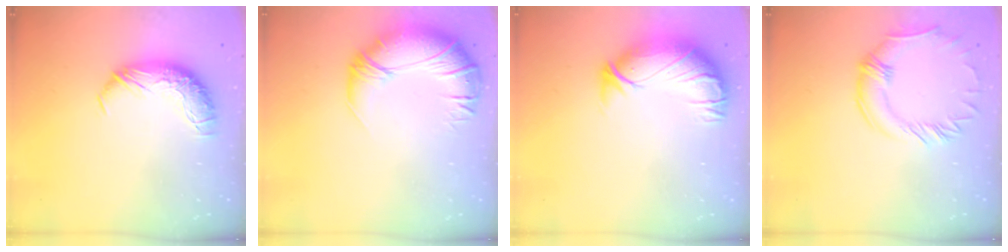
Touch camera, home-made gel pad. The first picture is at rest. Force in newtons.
{"total": 3.9, "press": 2.0, "slide": 3.3}
{"total": 3.0, "press": 0.4, "slide": 3.0}
{"total": 2.6, "press": 2.5, "slide": 0.9}